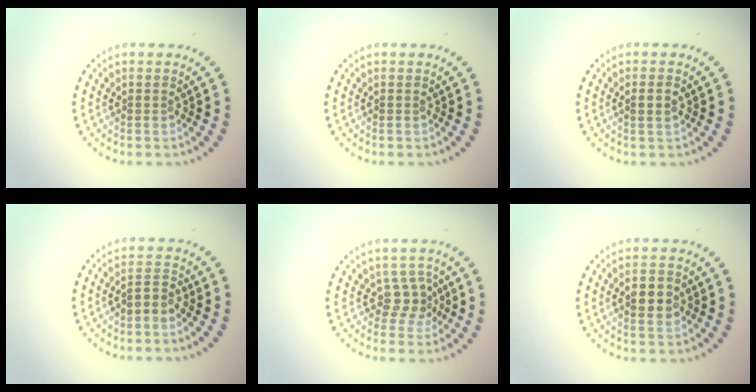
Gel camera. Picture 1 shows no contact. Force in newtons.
{"total": 0.0}
{"total": 1.2, "press": 1.2, "slide": 0.3}
{"total": 1.6, "press": 1.3, "slide": 1.0}
{"total": 2.2, "press": 1.5, "slide": 1.6}
{"total": 2.8, "press": 2.8, "slide": 0.1}